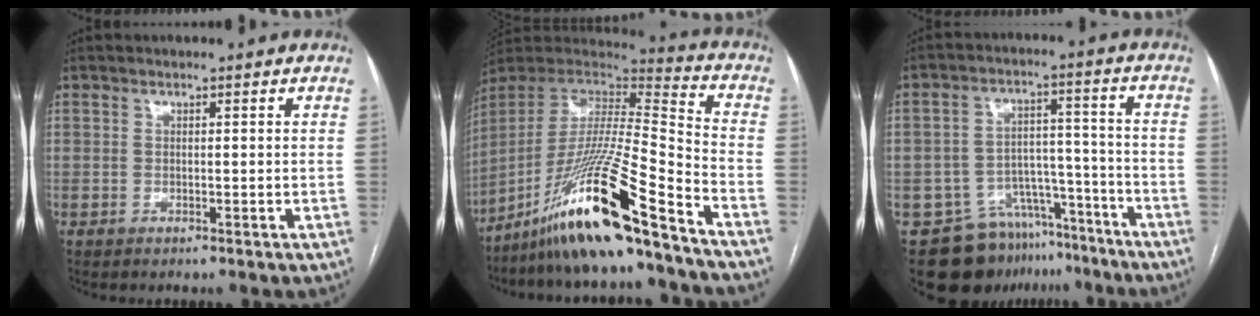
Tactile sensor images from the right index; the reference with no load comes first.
{"total": 20.4, "force": [-13.9, 0.2, 14.9], "torque": [-0.318, -0.025, -0.261]}
{"total": 13.6, "force": [-10.6, 8.1, 2.5], "torque": [-0.030, 0.053, -0.150]}